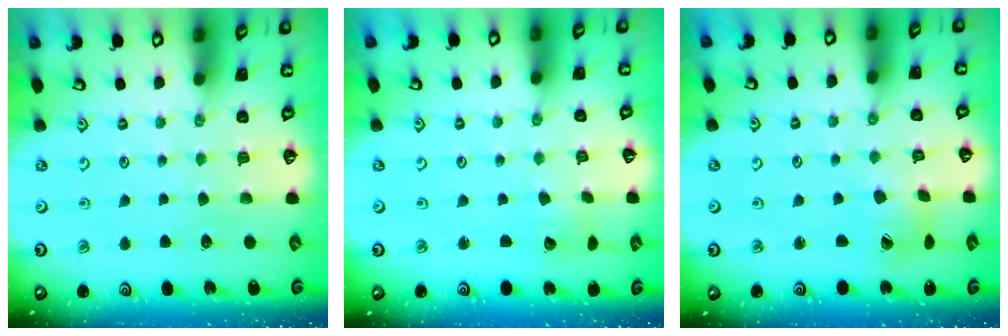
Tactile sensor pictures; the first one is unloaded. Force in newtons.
{"total": 3.3, "press": 3.3, "slide": 0.1}
{"total": 4.9, "press": 4.9, "slide": 0.5}